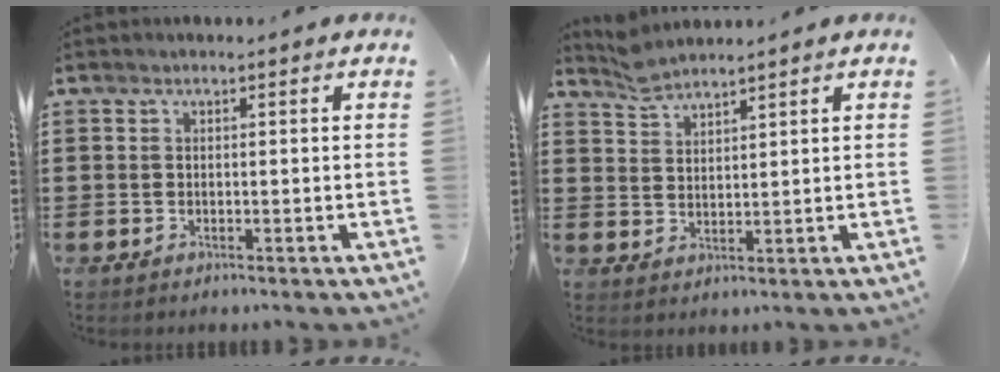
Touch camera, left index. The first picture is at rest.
{"total": 3.1, "force": [3.0, 0.4, 0.7], "torque": [-0.021, -0.004, 0.057]}